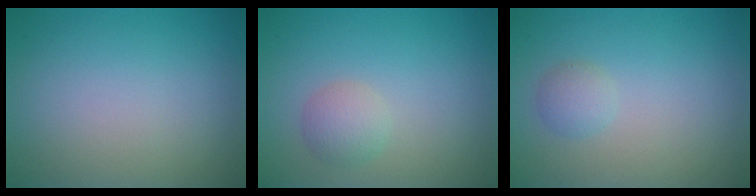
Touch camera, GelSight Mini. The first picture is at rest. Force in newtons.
{"total": 2.0, "press": 2.0, "slide": 0.1}
{"total": 1.3, "press": 1.3, "slide": 0.2}